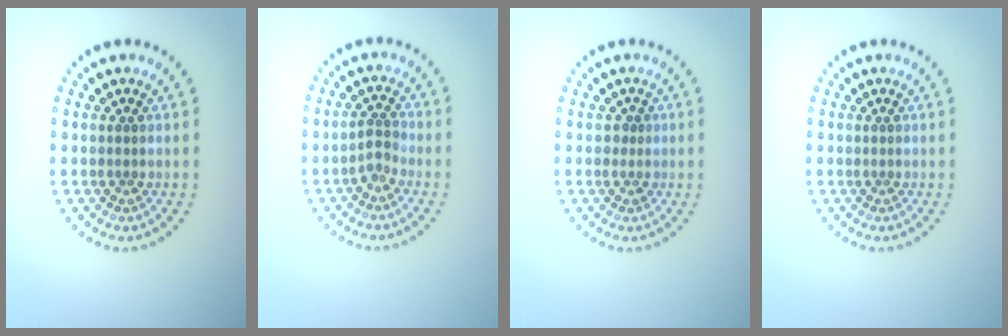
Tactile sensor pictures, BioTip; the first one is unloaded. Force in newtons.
{"total": 1.5, "press": 1.2, "slide": 0.9}
{"total": 0.9, "press": 0.8, "slide": 0.5}
{"total": 0.0}